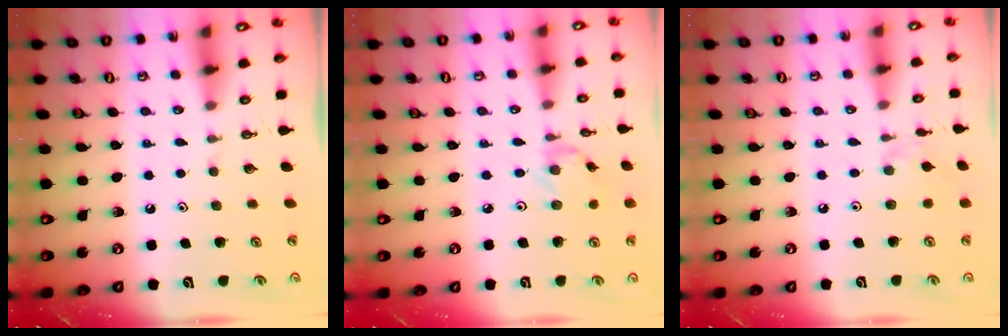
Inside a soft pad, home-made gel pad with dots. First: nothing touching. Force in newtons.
{"total": 0.9, "press": 0.8, "slide": 0.3}
{"total": 1.6, "press": 1.6, "slide": 0.3}